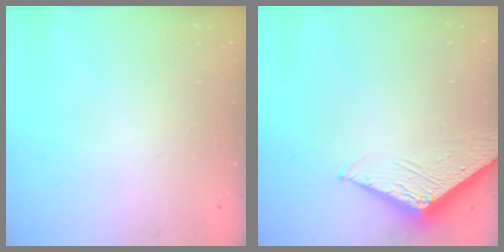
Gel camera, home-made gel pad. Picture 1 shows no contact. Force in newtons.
{"total": 6.5, "press": 6.5, "slide": 0.4}